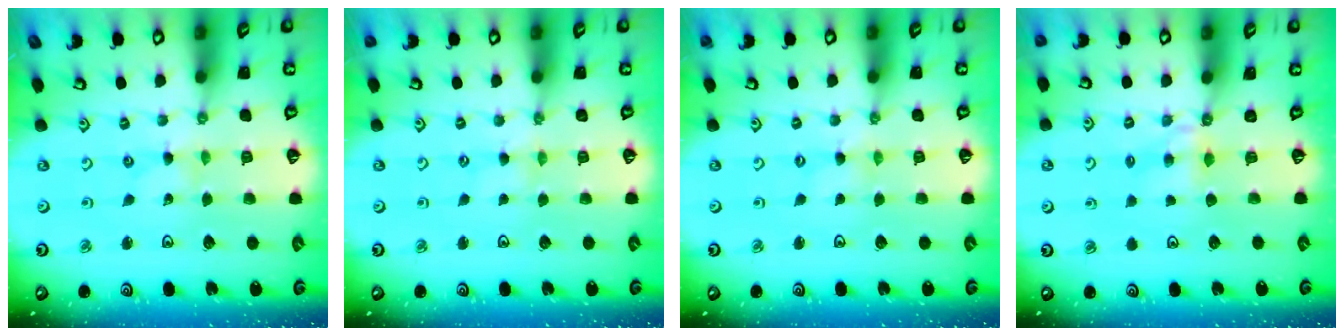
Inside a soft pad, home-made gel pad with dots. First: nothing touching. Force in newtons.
{"total": 1.2, "press": 1.1, "slide": 0.3}
{"total": 0.0}
{"total": 4.3, "press": 4.3, "slide": 0.4}